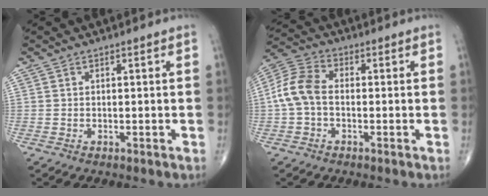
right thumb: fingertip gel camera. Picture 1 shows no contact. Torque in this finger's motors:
{"motor_torque": [-0.12, 0.44, 0.80, -0.05, 0.27]}